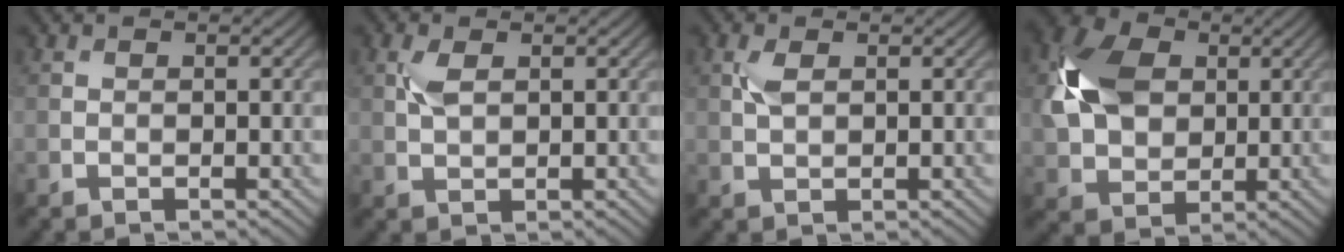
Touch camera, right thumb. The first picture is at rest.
{"total": 2.5, "force": [0.9, 1.3, 2.0], "torque": [-0.052, 0.002, 0.019]}
{"total": 2.1, "force": [0.7, 1.1, 1.7], "torque": [-0.044, 0.002, 0.015]}
{"total": 10.2, "force": [2.1, 7.5, 6.7], "torque": [-0.171, 0.016, 0.033]}